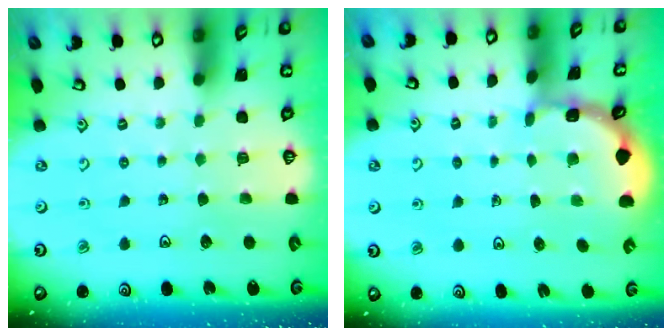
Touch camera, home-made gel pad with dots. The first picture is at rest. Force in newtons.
{"total": 1.8, "press": 1.8, "slide": 0.2}